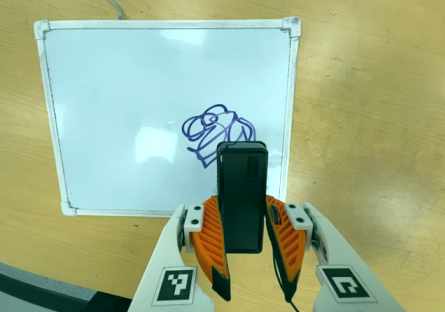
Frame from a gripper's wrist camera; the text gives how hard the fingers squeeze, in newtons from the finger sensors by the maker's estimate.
{"total": 5.7, "left": 4.1, "right": 7.3}